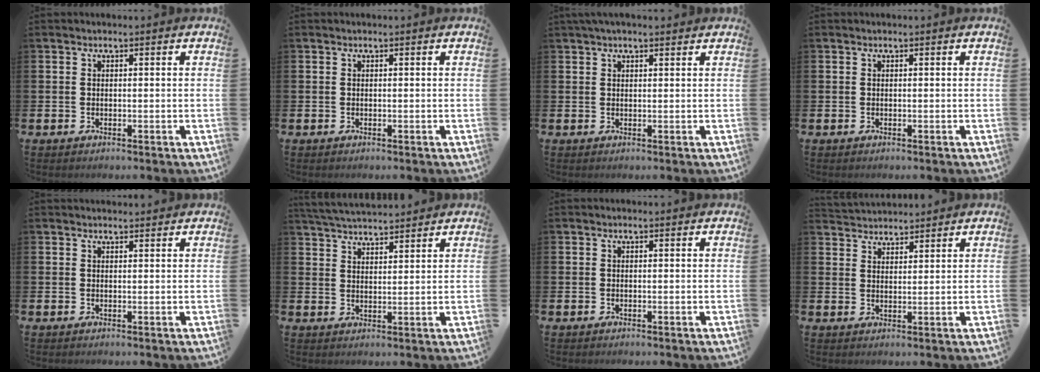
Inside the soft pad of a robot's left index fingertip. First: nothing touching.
{"total": 0.0}
{"total": 1.7, "force": [1.5, 0.3, 0.7], "torque": [0.000, -0.002, 0.024]}
{"total": 0.0}
{"total": 1.1, "force": [1.1, 0.2, 0.1], "torque": [0.008, -0.002, 0.017]}
{"total": 4.4, "force": [4.4, 0.4, 0.2], "torque": [-0.009, -0.025, 0.078]}
{"total": 0.0}
{"total": 3.2, "force": [3.1, 0.5, -0.5], "torque": [0.008, -0.017, 0.057]}